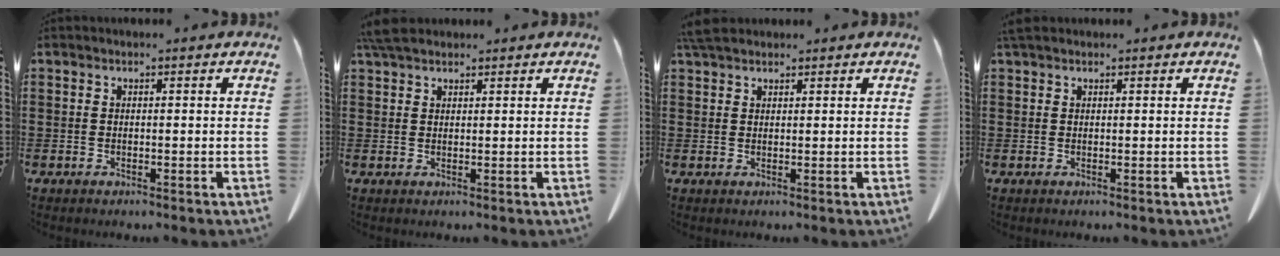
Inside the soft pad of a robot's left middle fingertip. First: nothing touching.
{"total": 3.7, "force": [3.0, 1.1, 1.8], "torque": [-0.044, 0.003, 0.059]}
{"total": 3.1, "force": [2.7, 0.9, 1.4], "torque": [-0.035, 0.002, 0.053]}
{"total": 1.0, "force": [0.8, 0.3, 0.5], "torque": [-0.014, 0.000, 0.015]}